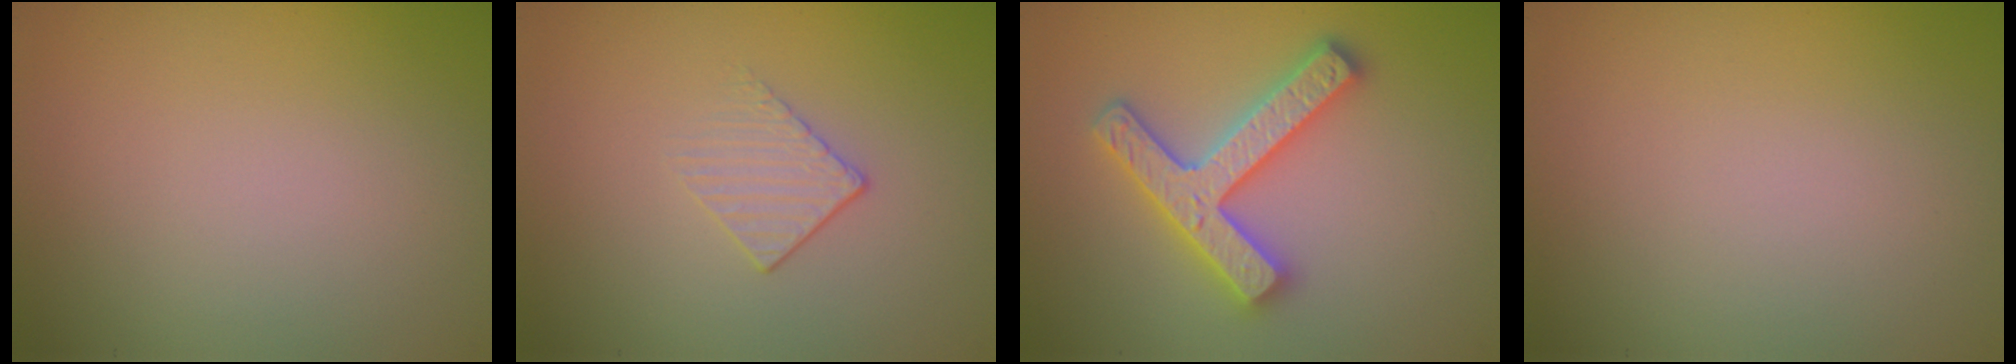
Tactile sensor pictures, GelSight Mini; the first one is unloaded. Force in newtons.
{"total": 1.3, "press": 0.7, "slide": 1.1}
{"total": 4.7, "press": 4.6, "slide": 0.9}
{"total": 0.0}